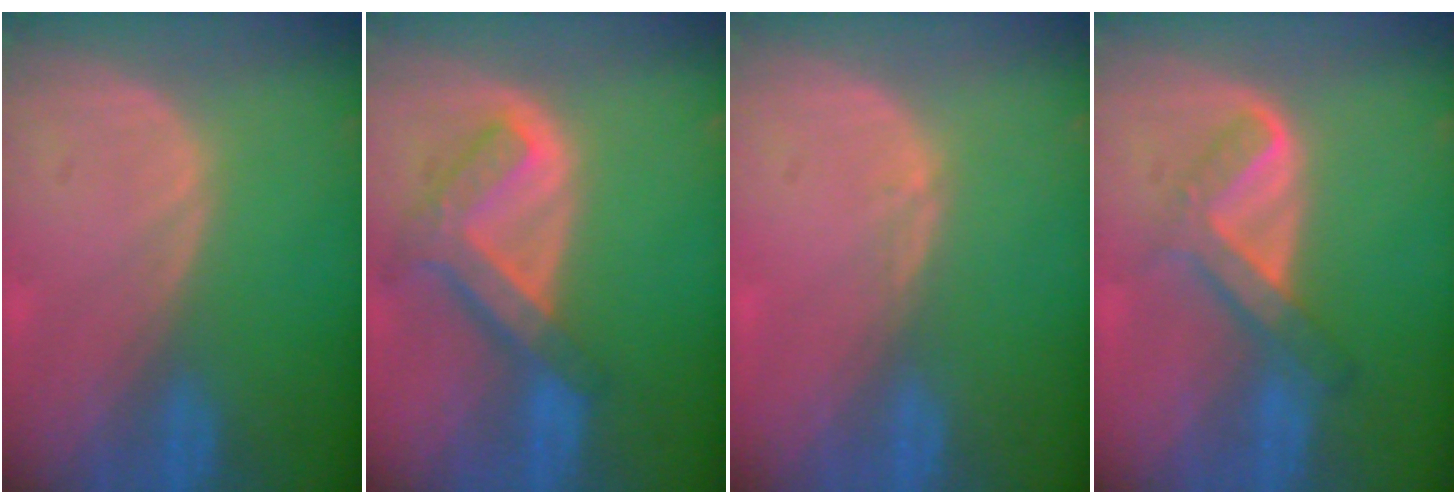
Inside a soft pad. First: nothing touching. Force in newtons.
{"total": 7.6, "press": 6.4, "slide": 4.0}
{"total": 0.6, "press": 0.4, "slide": 0.4}
{"total": 5.6, "press": 5.1, "slide": 2.2}